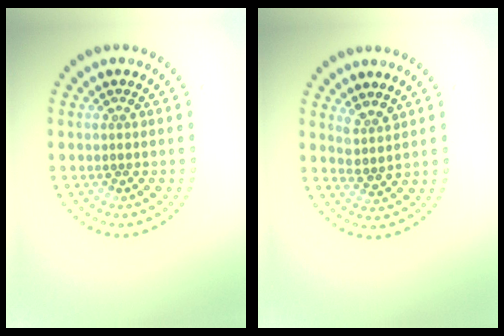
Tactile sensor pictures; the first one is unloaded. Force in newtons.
{"total": 1.9, "press": 1.4, "slide": 1.3}